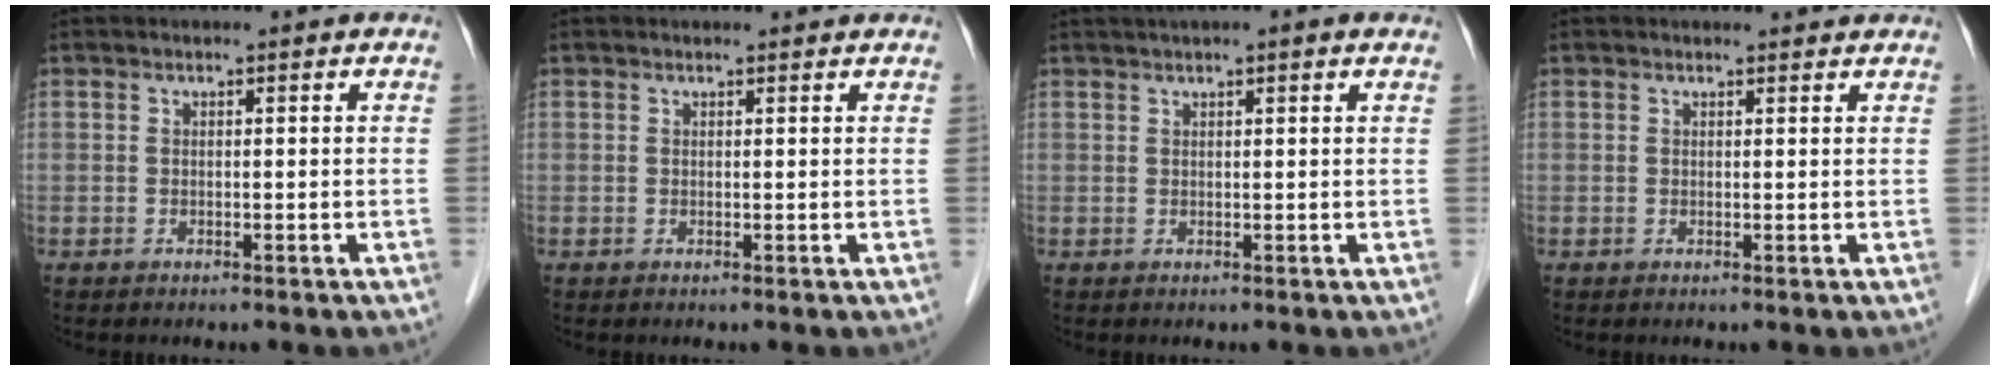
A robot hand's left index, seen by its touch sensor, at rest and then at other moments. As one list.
[{"total": 1.8, "force": [1.8, 0.2, 0.1], "torque": [-0.011, 0.006, 0.020]}, {"total": 4.6, "force": [3.4, 0.2, 3.1], "torque": [-0.048, 0.032, 0.053]}, {"total": 1.5, "force": [1.5, 0.2, 0.1], "torque": [-0.012, 0.002, 0.016]}]